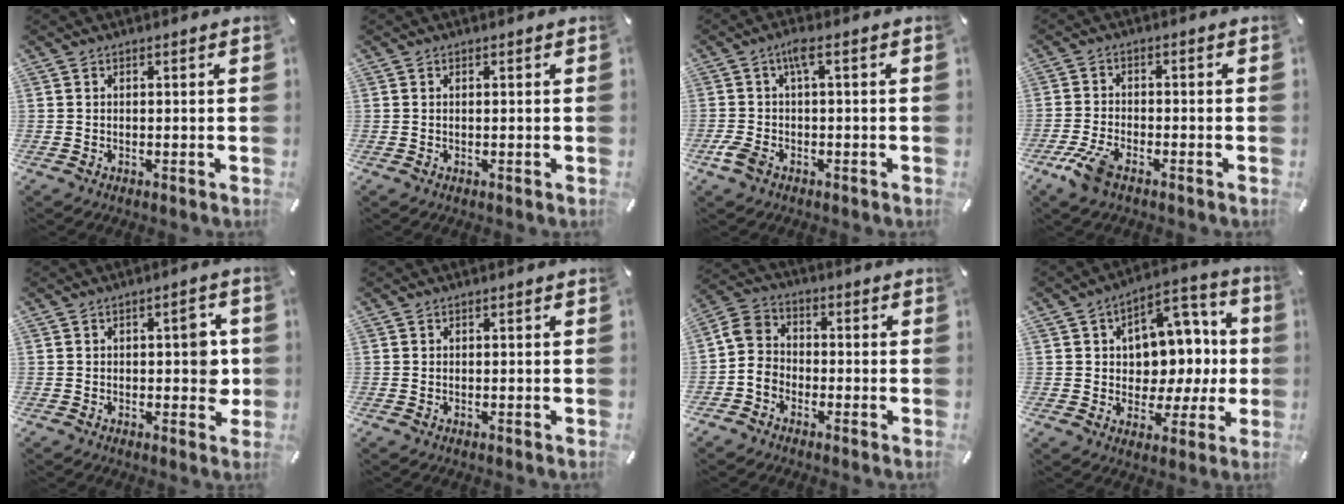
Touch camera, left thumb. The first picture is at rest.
{"total": 0.0}
{"total": 5.2, "force": [-1.0, 1.9, 4.7], "torque": [-0.106, 0.006, -0.024]}
{"total": 5.9, "force": [-3.5, 2.4, 4.0], "torque": [-0.103, 0.002, -0.069]}
{"total": 6.5, "force": [0.3, 3.5, 5.5], "torque": [-0.052, -0.003, -0.005]}
{"total": 0.0}
{"total": 6.3, "force": [-2.9, 5.3, 1.9], "torque": [-0.042, 0.026, -0.053]}
{"total": 10.8, "force": [1.4, 9.2, 5.5], "torque": [-0.054, -0.028, 0.033]}